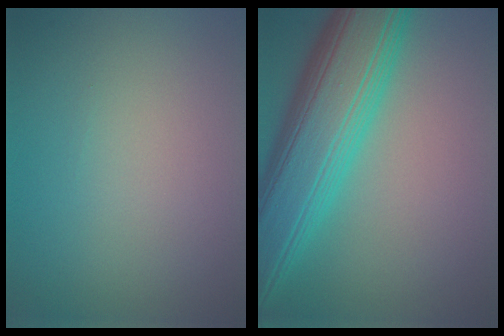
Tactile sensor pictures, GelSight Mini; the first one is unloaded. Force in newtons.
{"total": 10.4, "press": 10.4, "slide": 0.2}